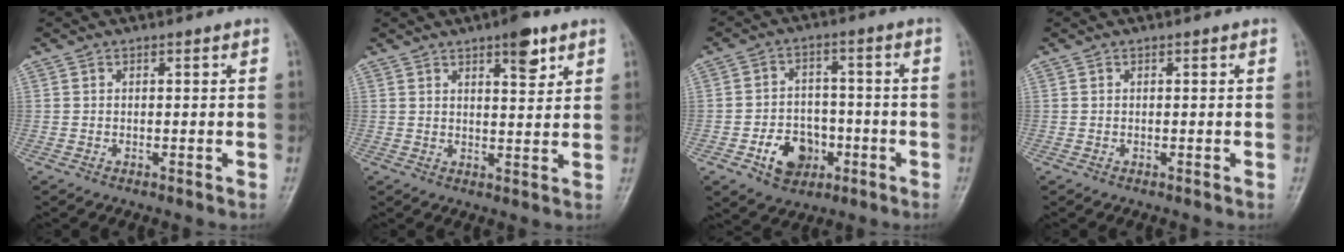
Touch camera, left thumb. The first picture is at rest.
{"total": 5.9, "force": [3.6, 2.0, 4.2], "torque": [-0.047, -0.019, 0.048]}
{"total": 9.0, "force": [-3.5, 6.9, 4.6], "torque": [-0.038, 0.024, -0.055]}
{"total": 0.0}